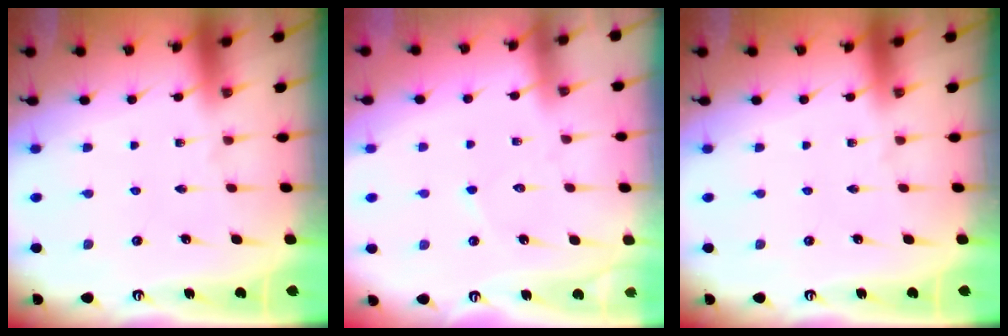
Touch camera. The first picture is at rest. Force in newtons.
{"total": 2.8, "press": 2.8, "slide": 0.2}
{"total": 0.0}